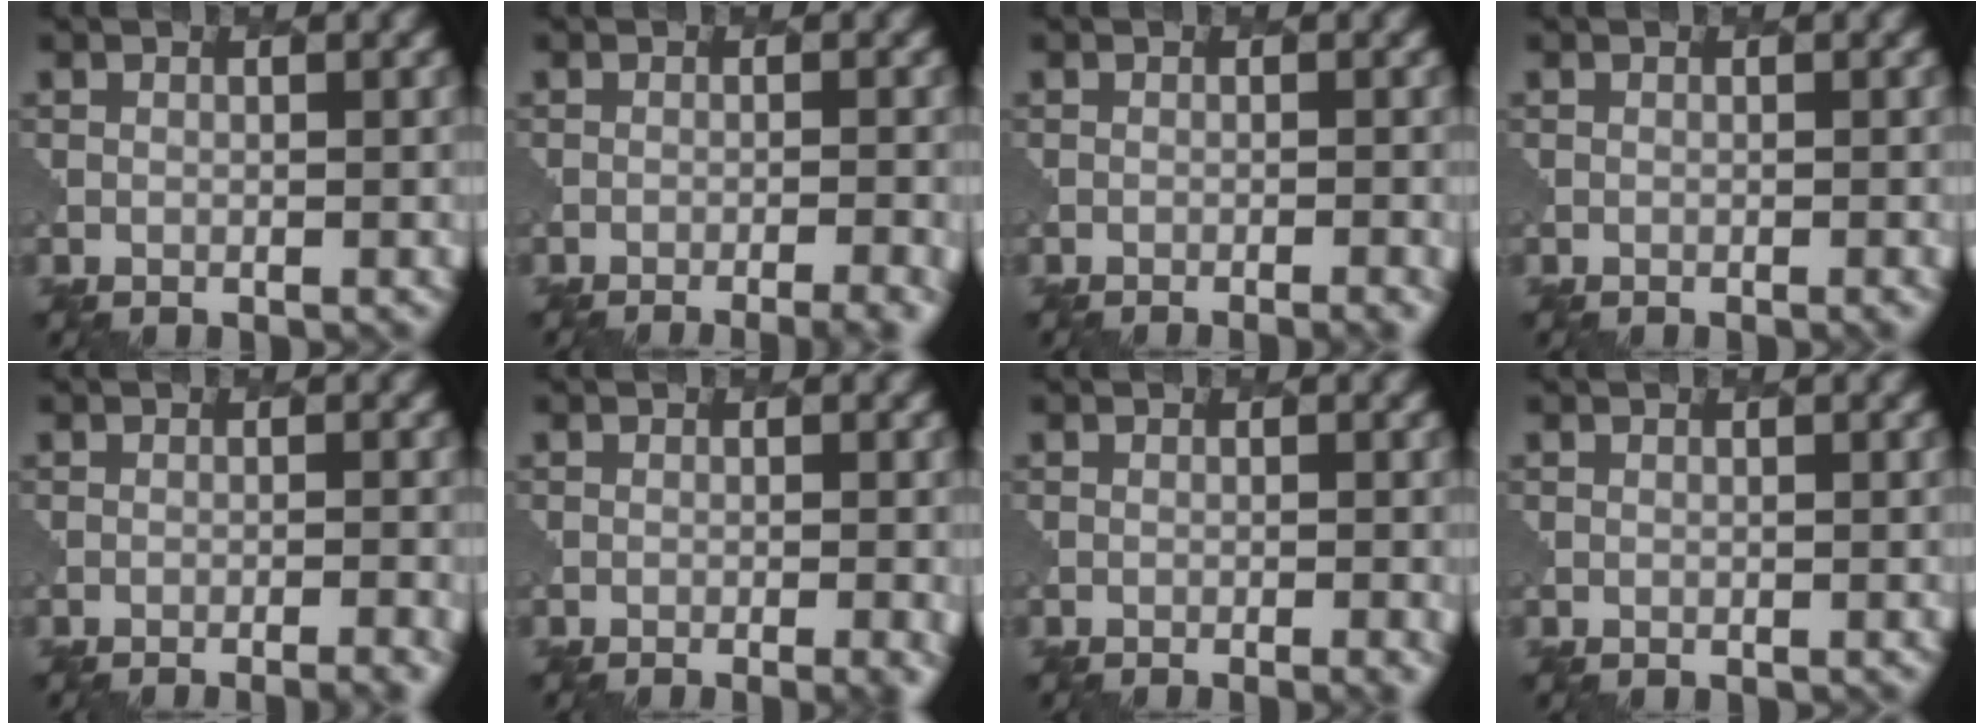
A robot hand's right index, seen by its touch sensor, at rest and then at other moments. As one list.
[{"total": 5.0, "force": [-3.1, 1.7, 3.6], "torque": [-0.027, 0.006, -0.032]}, {"total": 2.2, "force": [-1.1, 0.7, 1.8], "torque": [-0.008, 0.012, -0.012]}, {"total": 0.7, "force": [-0.2, 0.2, 0.6], "torque": [-0.002, 0.001, 0.001]}, {"total": 3.1, "force": [-1.9, 0.9, 2.3], "torque": [-0.018, 0.012, -0.023]}, {"total": 3.3, "force": [-1.1, 1.2, 2.9], "torque": [-0.018, 0.008, -0.006]}, {"total": 2.1, "force": [-0.8, 0.8, 1.8], "torque": [-0.009, 0.007, -0.007]}, {"total": 0.0}]